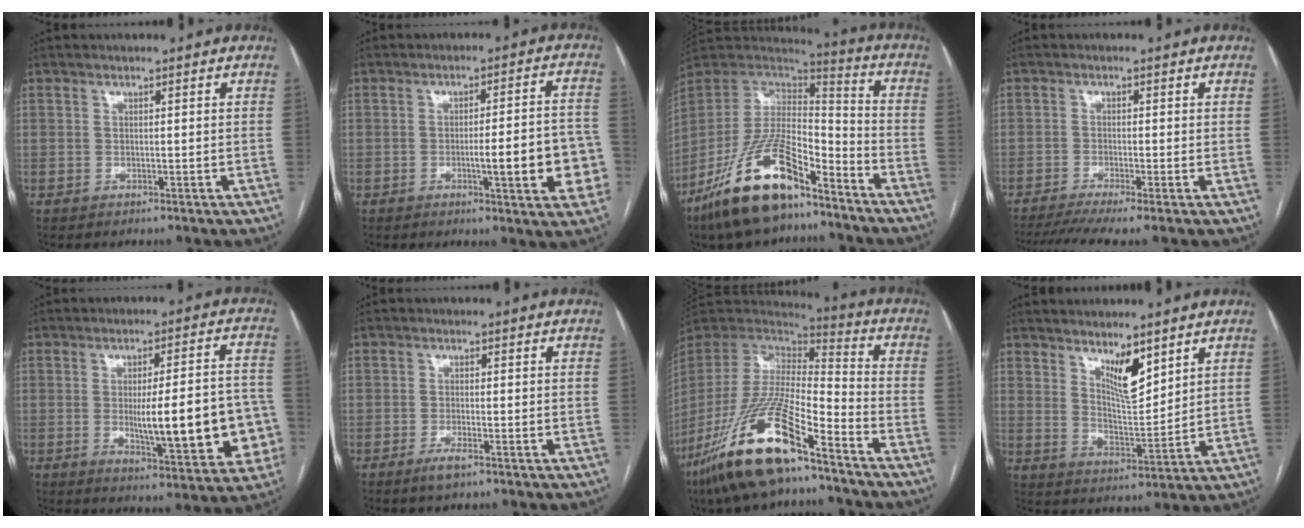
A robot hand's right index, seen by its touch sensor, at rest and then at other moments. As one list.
[{"total": 11.4, "force": [-3.1, 1.7, 10.8], "torque": [-0.126, 0.017, -0.035]}, {"total": 19.9, "force": [-13.4, 6.7, 13.2], "torque": [-0.271, -0.004, -0.245]}, {"total": 6.9, "force": [-5.2, 0.0, 4.6], "torque": [-0.078, -0.009, -0.087]}, {"total": 16.7, "force": [-2.9, 3.4, 16.1], "torque": [-0.193, 0.017, -0.026]}, {"total": 2.5, "force": [-1.7, 0.3, 1.9], "torque": [-0.039, -0.003, -0.032]}, {"total": 20.6, "force": [-13.5, 4.0, 15.1], "torque": [-0.324, -0.044, -0.255]}, {"total": 6.5, "force": [4.4, 1.5, 4.5], "torque": [-0.084, -0.015, 0.082]}]